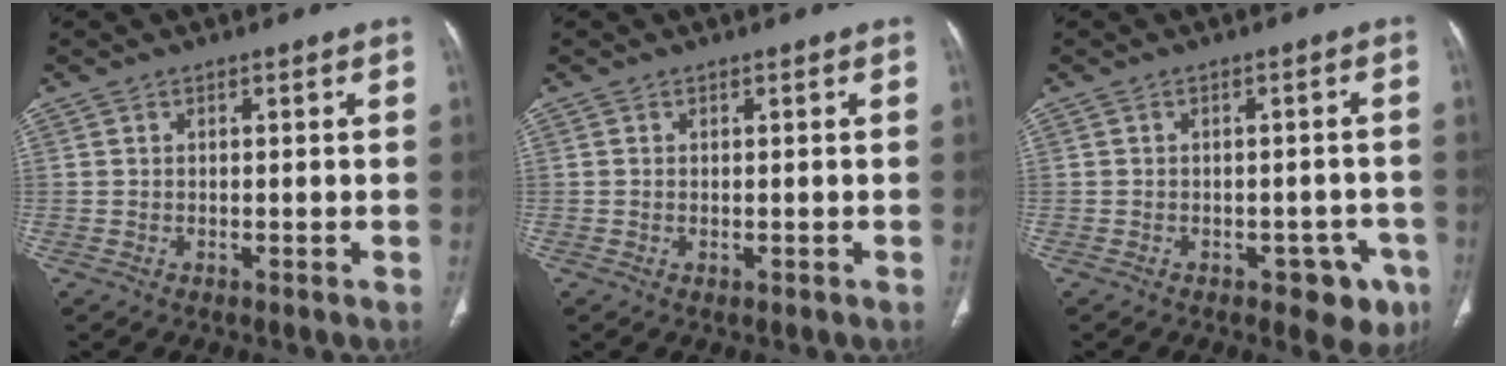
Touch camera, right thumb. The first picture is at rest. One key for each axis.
{"total": 0.0}
{"total": 6.3, "fx": -3.3, "fy": 3.7, "fz": 3.9, "tx": -0.017, "ty": 0.015, "tz": -0.038}